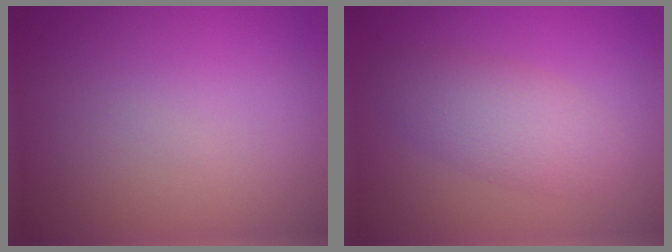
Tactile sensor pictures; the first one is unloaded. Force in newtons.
{"total": 3.4, "press": 3.4, "slide": 0.1}